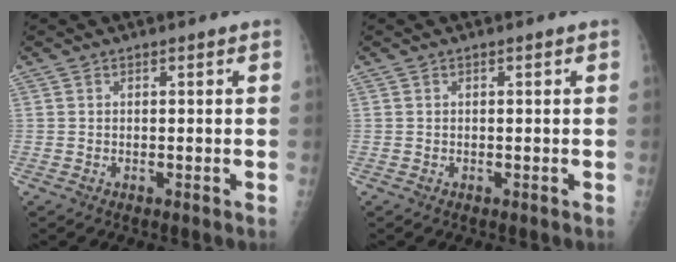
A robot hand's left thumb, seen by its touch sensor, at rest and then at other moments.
{"total": 0.0}